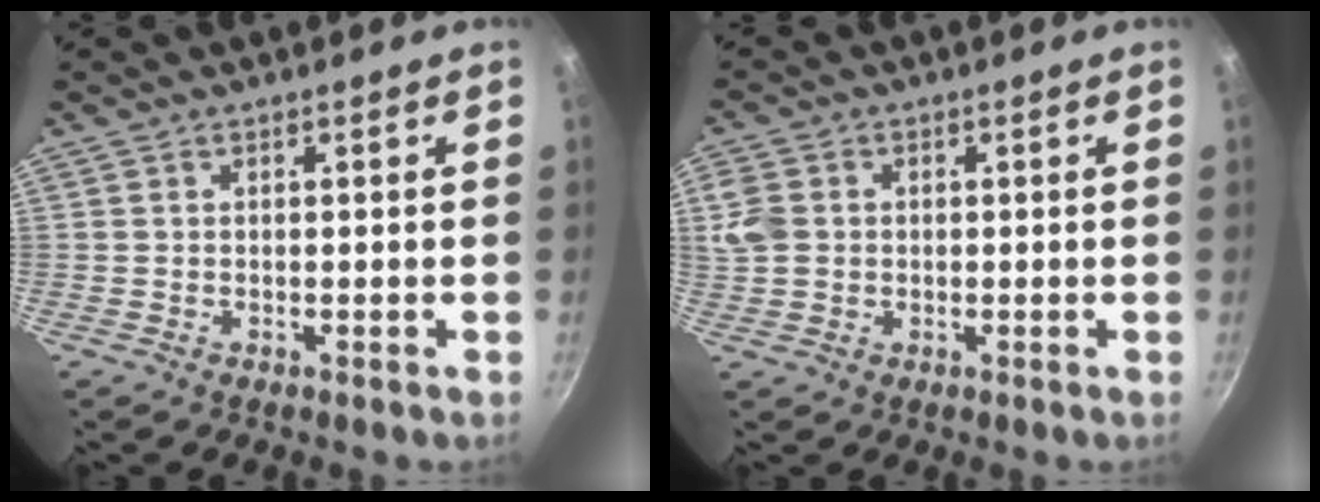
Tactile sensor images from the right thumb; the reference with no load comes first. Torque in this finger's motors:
{"motor_torque": [-0.26, -0.26, 0.07, 0.18, 0.21]}